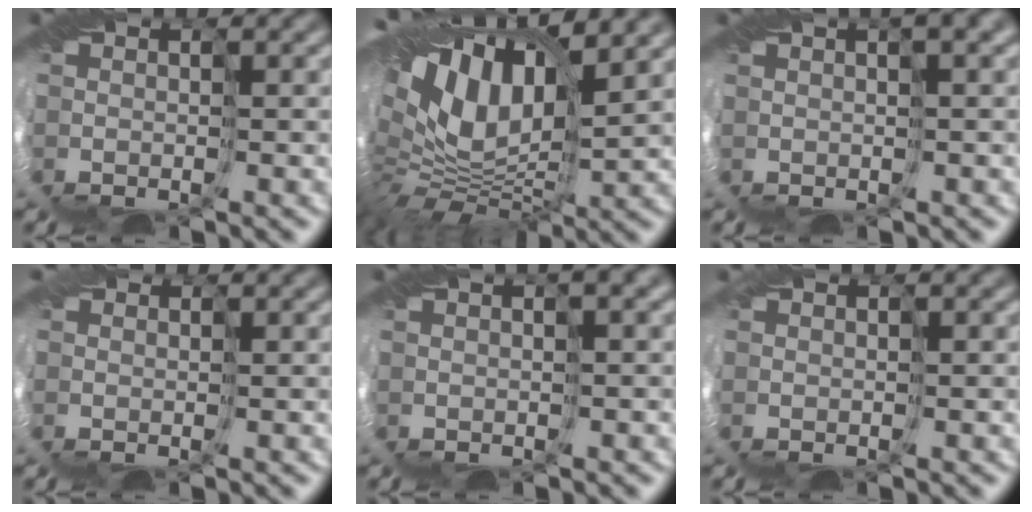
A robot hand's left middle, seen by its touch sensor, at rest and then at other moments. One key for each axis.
{"total": 16.4, "fx": 3.9, "fy": 9.6, "fz": 12.7, "tx": -0.246, "ty": -0.002, "tz": 0.080}
{"total": 4.1, "fx": 2.3, "fy": 0.9, "fz": 3.3, "tx": -0.045, "ty": 0.015, "tz": 0.023}
{"total": 1.0, "fx": 1.0, "fy": 0.3, "fz": -0.1, "tx": 0.001, "ty": -0.001, "tz": 0.008}
{"total": 3.5, "fx": 1.9, "fy": 0.8, "fz": 2.8, "tx": -0.036, "ty": 0.013, "tz": 0.018}
{"total": 0.6, "fx": 0.6, "fy": -0.3, "fz": -0.1, "tx": 0.000, "ty": 0.004, "tz": 0.008}